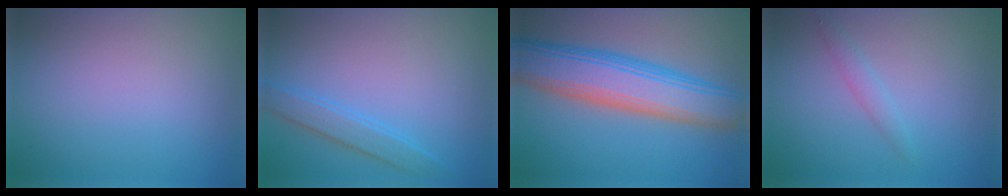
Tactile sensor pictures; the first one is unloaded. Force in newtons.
{"total": 2.2, "press": 2.2, "slide": 0.1}
{"total": 9.1, "press": 9.1, "slide": 0.7}
{"total": 1.3, "press": 1.3, "slide": 0.1}